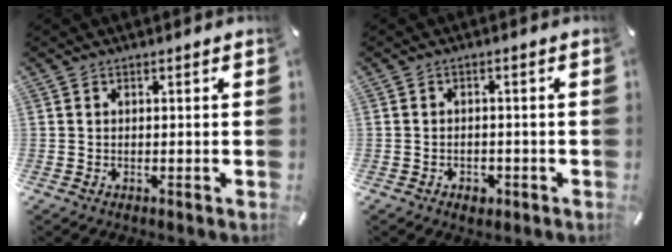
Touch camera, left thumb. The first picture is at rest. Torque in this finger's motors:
{"motor_torque": [0.06, 0.47, 0.12, 0.06, 0.03]}